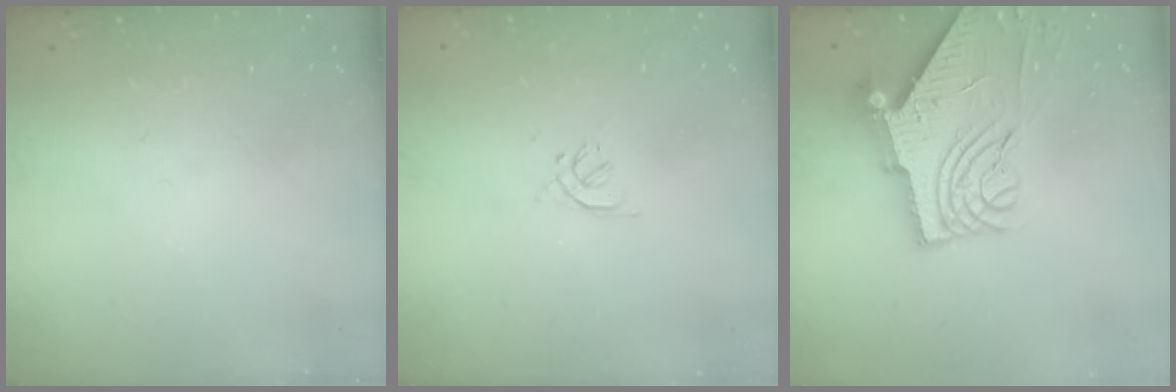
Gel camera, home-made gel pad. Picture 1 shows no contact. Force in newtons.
{"total": 1.6, "press": 1.6, "slide": 0.5}
{"total": 13.6, "press": 13.5, "slide": 1.3}